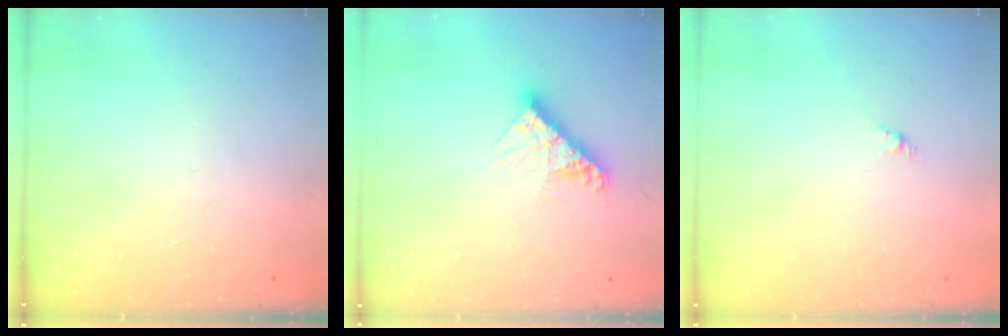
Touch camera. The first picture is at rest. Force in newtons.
{"total": 9.6, "press": 9.6, "slide": 0.7}
{"total": 1.6, "press": 1.5, "slide": 0.5}